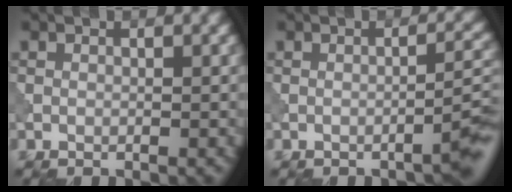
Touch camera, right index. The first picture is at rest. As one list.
[{"total": 2.8, "force": [-2.0, 0.3, 2.0], "torque": [-0.019, 0.018, -0.039]}]